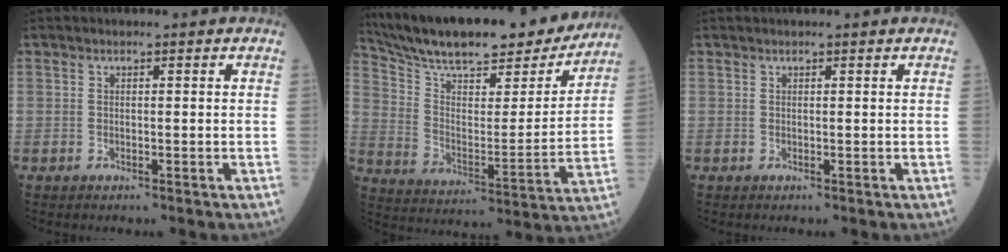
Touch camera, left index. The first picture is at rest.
{"total": 24.9, "force": [22.0, 4.6, 10.5], "torque": [-0.179, -0.014, 0.325]}
{"total": 1.2, "force": [1.1, 0.1, 0.6], "torque": [-0.009, 0.016, 0.018]}